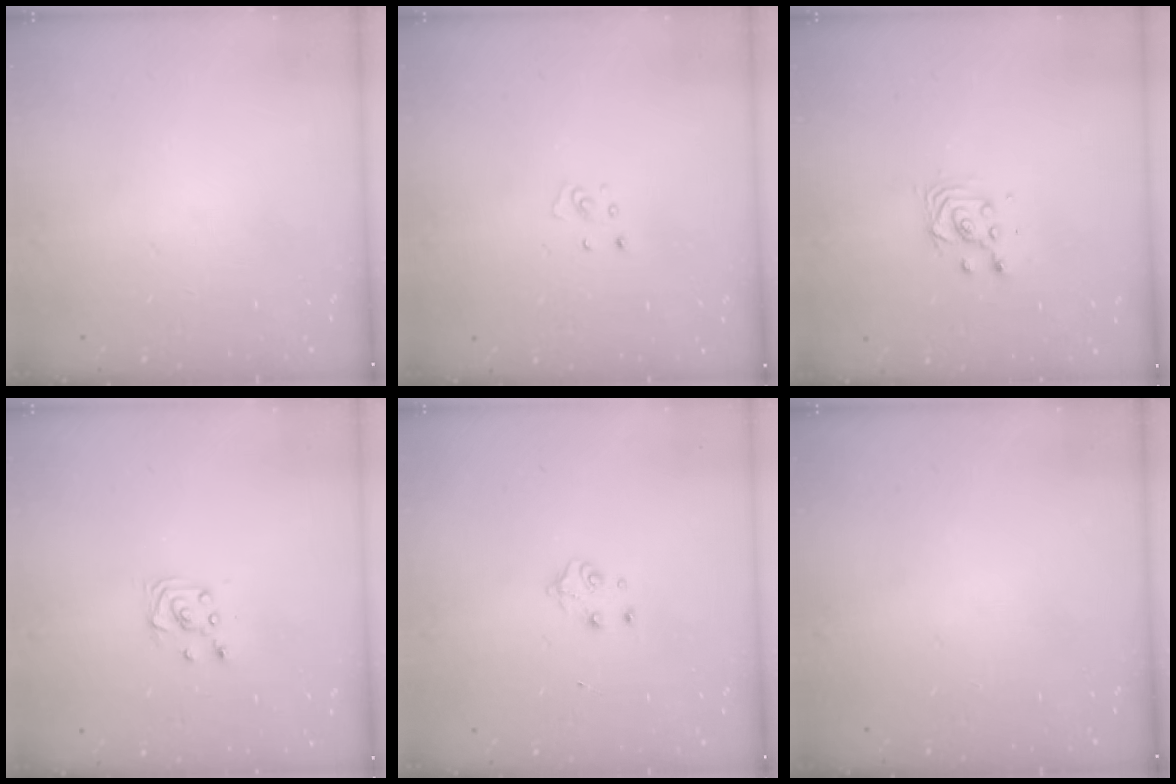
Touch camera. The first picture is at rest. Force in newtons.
{"total": 3.3, "press": 3.3, "slide": 0.3}
{"total": 3.5, "press": 3.5, "slide": 0.2}
{"total": 3.6, "press": 3.6, "slide": 0.3}
{"total": 4.4, "press": 4.4, "slide": 0.7}
{"total": 0.0}